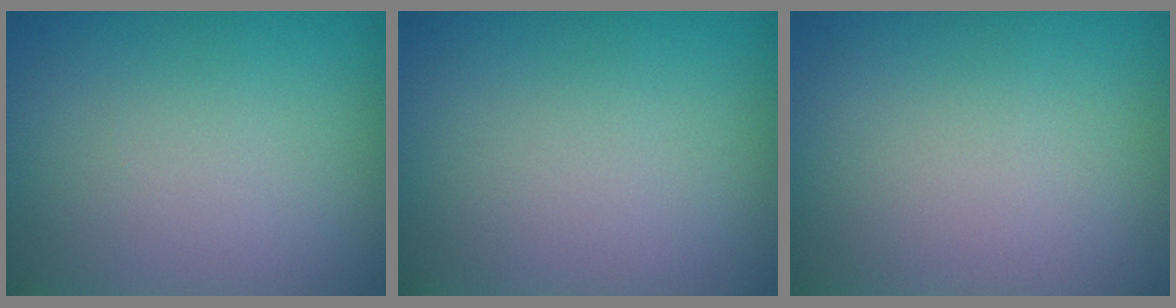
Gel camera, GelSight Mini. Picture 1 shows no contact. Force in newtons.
{"total": 0.0}
{"total": 0.0}